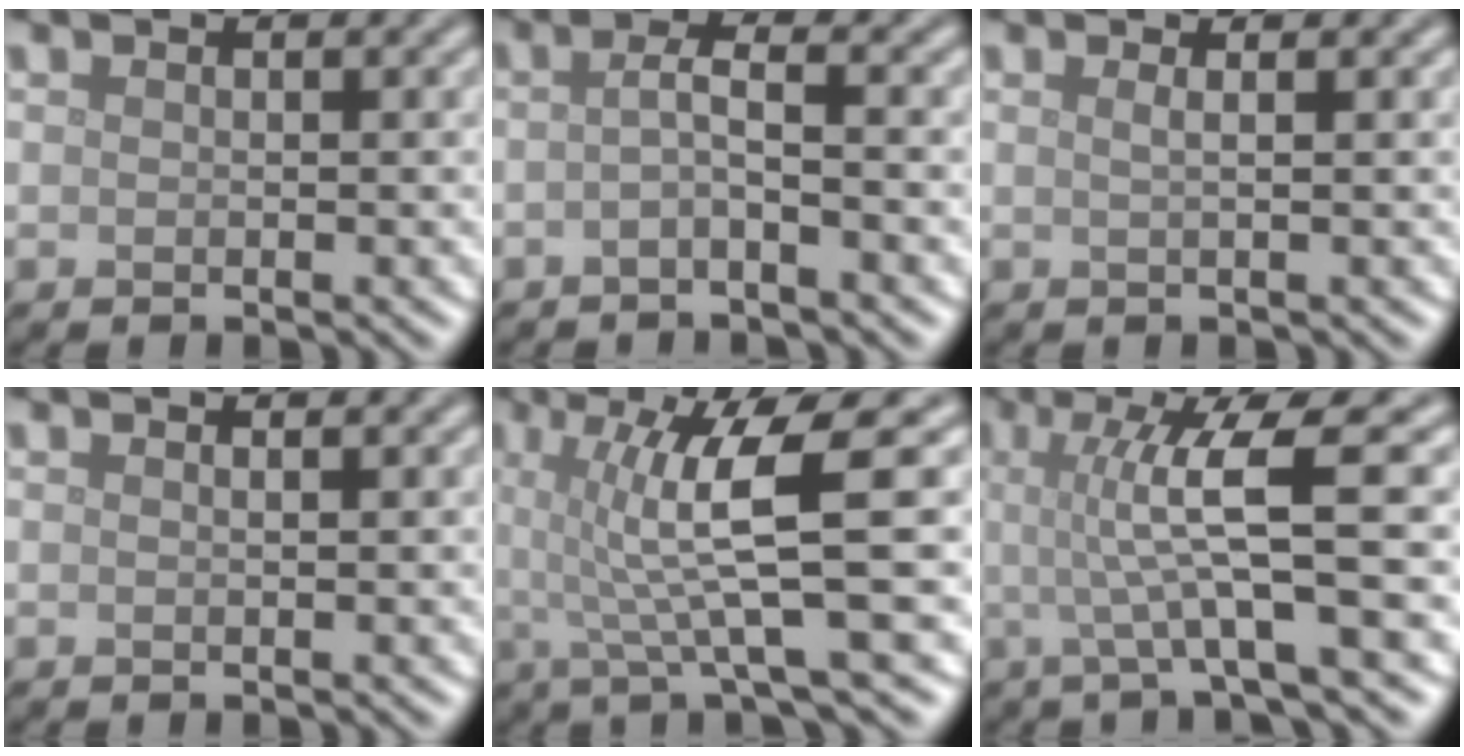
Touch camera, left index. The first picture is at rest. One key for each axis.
{"total": 2.0, "fx": -0.6, "fy": 0.3, "fz": 1.9, "tx": -0.039, "ty": 0.003, "tz": -0.018}
{"total": 1.4, "fx": 0.5, "fy": 0.6, "fz": 1.2, "tx": -0.010, "ty": 0.000, "tz": -0.006}
{"total": 0.8, "fx": 0.4, "fy": 0.3, "fz": 0.6, "tx": -0.003, "ty": -0.001, "tz": -0.002}
{"total": 7.1, "fx": 0.8, "fy": 1.0, "fz": 7.0, "tx": -0.122, "ty": 0.006, "tz": 0.013}
{"total": 6.4, "fx": 0.5, "fy": 0.8, "fz": 6.3, "tx": -0.112, "ty": 0.004, "tz": 0.009}